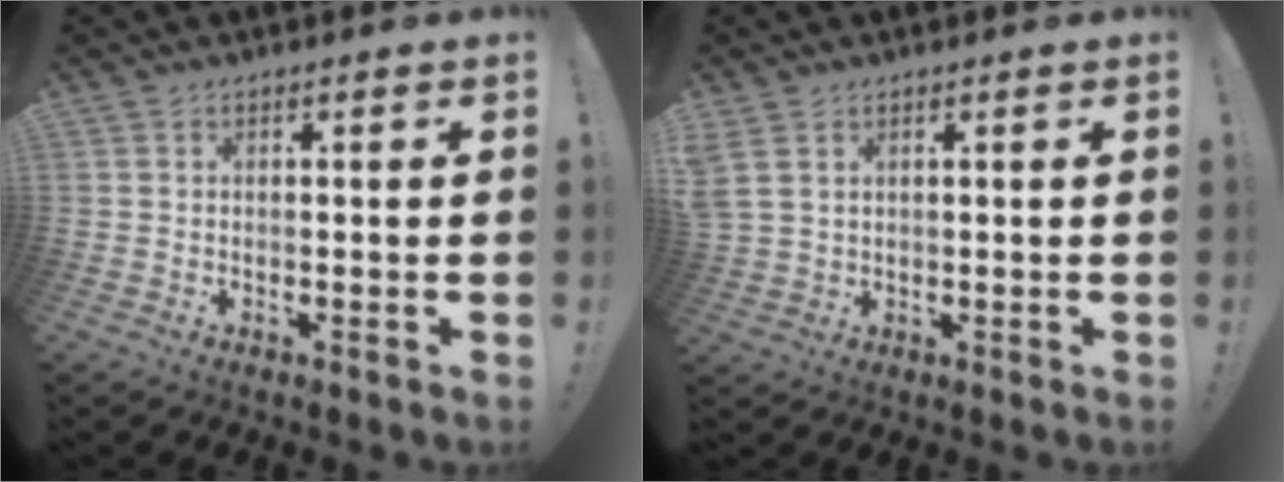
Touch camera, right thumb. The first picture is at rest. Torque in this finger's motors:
{"motor_torque": [0.34, 0.37, 1.20, 0.31, 0.22]}